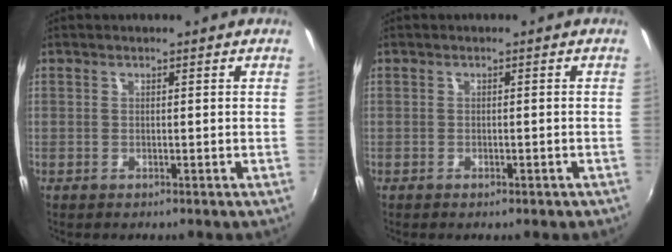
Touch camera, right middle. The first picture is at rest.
{"total": 2.1, "force": [-1.4, 1.0, 1.2], "torque": [-0.020, -0.005, -0.016]}